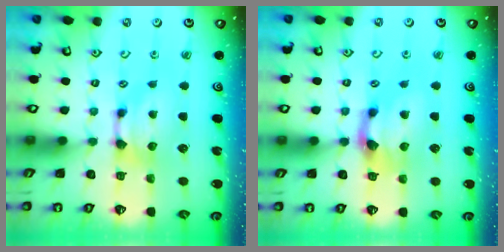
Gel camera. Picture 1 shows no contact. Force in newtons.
{"total": 2.3, "press": 1.4, "slide": 1.8}